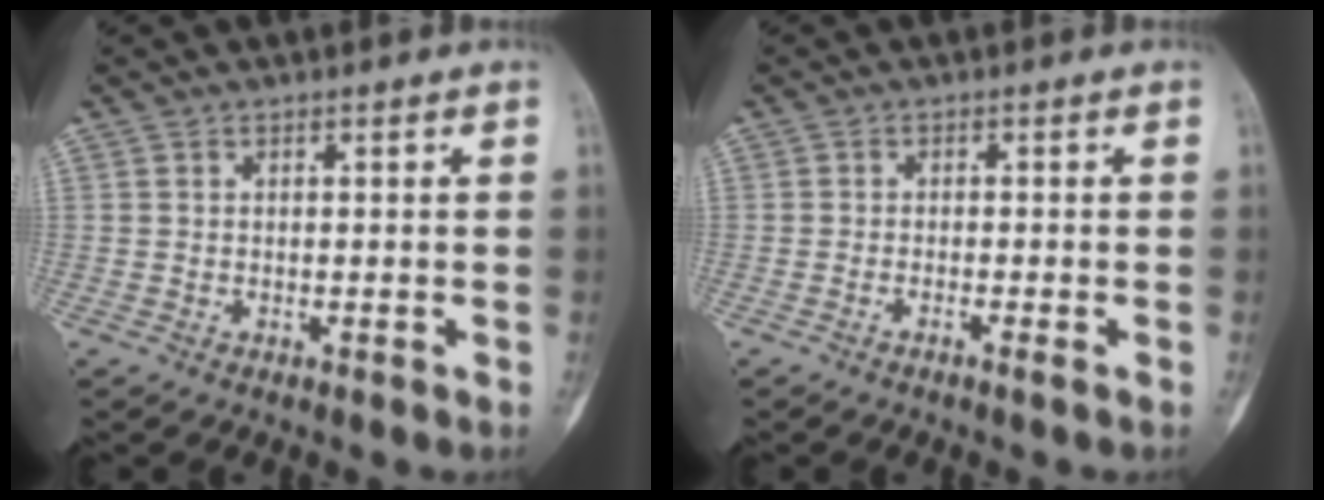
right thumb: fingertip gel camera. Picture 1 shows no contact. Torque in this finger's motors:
{"motor_torque": [-0.36, -0.06, -0.17, -0.02, 0.03]}